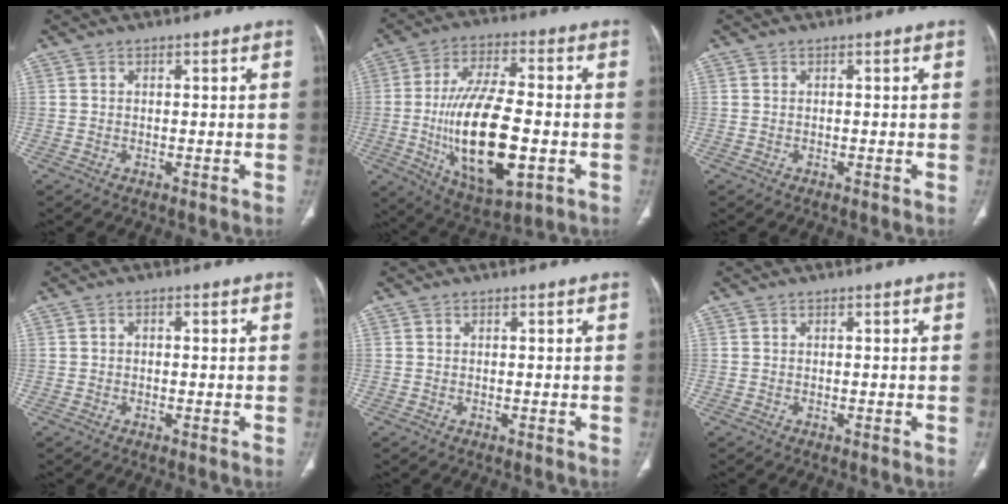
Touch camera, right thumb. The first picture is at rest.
{"total": 20.7, "force": [-3.8, 8.6, 18.4], "torque": [-0.329, 0.005, -0.053]}
{"total": 0.0}
{"total": 0.7, "force": [0.0, 0.5, 0.5], "torque": [-0.005, 0.002, -0.003]}
{"total": 0.0}
{"total": 0.0}